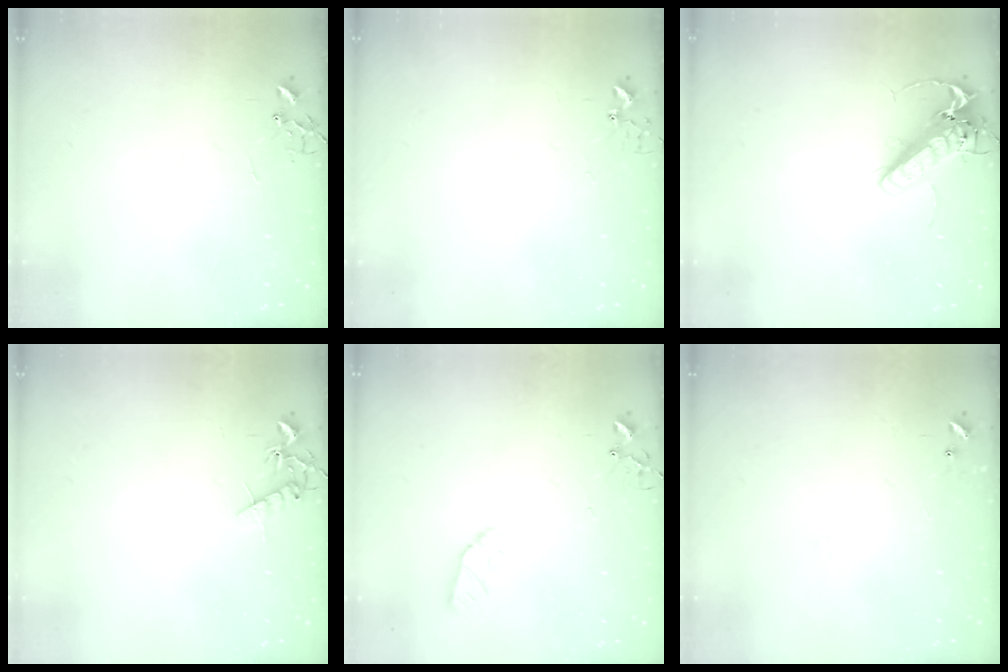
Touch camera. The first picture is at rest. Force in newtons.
{"total": 2.7, "press": 2.7, "slide": 0.2}
{"total": 14.8, "press": 14.5, "slide": 2.9}
{"total": 8.0, "press": 8.0, "slide": 0.4}
{"total": 5.0, "press": 5.0, "slide": 0.5}
{"total": 3.8, "press": 3.8, "slide": 0.5}